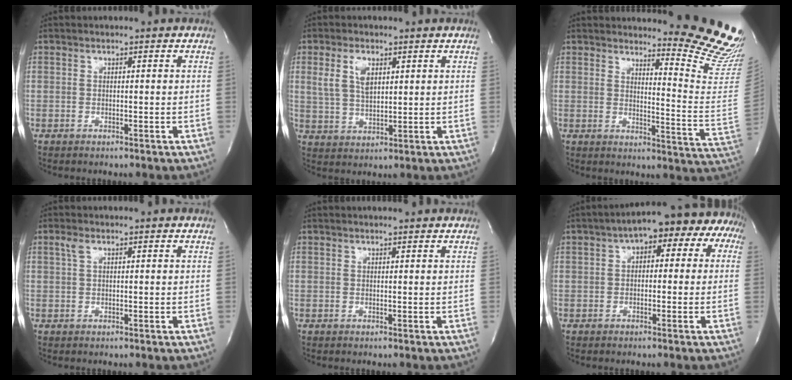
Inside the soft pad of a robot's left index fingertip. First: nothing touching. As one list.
[{"total": 5.4, "force": [2.3, 2.5, 4.2], "torque": [-0.092, 0.009, 0.051]}, {"total": 14.5, "force": [13.9, -0.9, 4.2], "torque": [-0.051, -0.154, 0.149]}, {"total": 1.2, "force": [0.8, 0.2, 0.9], "torque": [-0.029, 0.012, 0.017]}, {"total": 3.4, "force": [3.2, 0.2, 0.9], "torque": [-0.014, 0.018, 0.038]}, {"total": 12.3, "force": [4.2, 5.5, 10.1], "torque": [-0.119, 0.056, 0.044]}]